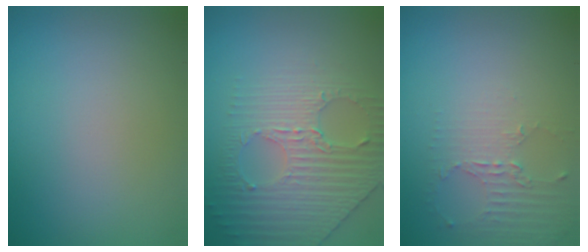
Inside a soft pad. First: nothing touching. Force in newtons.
{"total": 3.8, "press": 3.6, "slide": 1.3}
{"total": 2.3, "press": 1.6, "slide": 1.6}